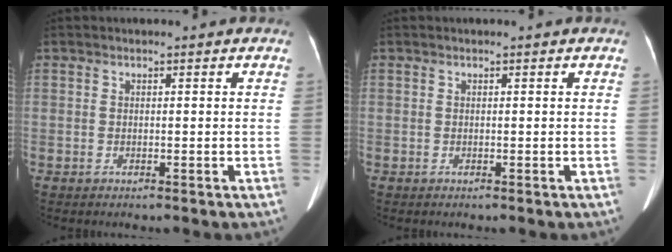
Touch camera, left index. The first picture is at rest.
{"total": 0.0}